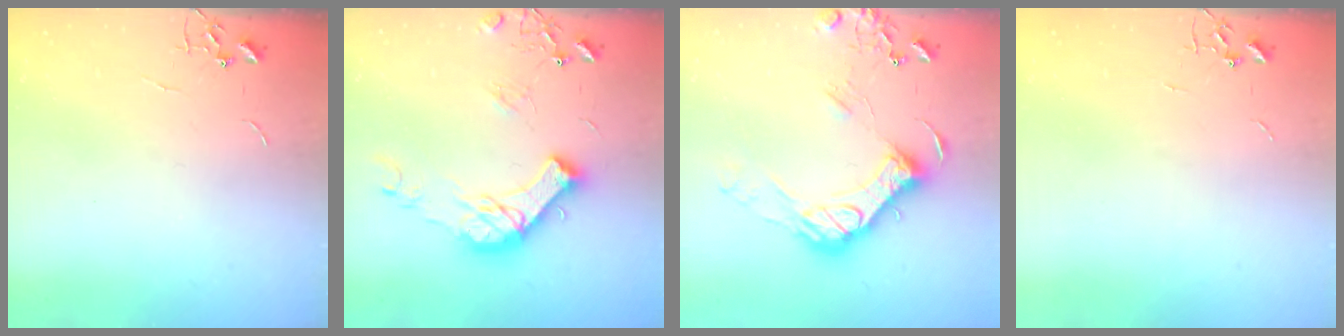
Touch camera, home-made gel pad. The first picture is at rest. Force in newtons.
{"total": 15.0, "press": 15.0, "slide": 0.5}
{"total": 16.4, "press": 16.4, "slide": 0.9}
{"total": 0.0}